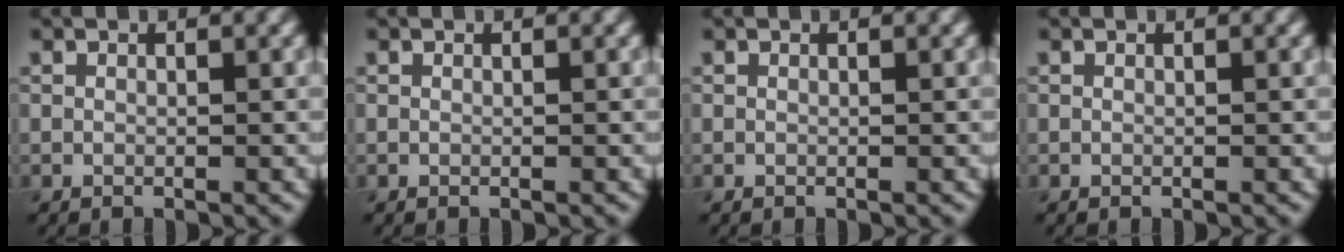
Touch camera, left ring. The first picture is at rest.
{"total": 0.0}
{"total": 0.0}
{"total": 0.0}